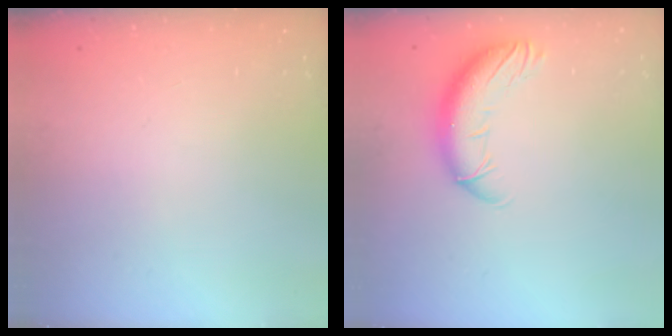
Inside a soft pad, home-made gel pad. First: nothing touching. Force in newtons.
{"total": 10.8, "press": 10.6, "slide": 2.3}